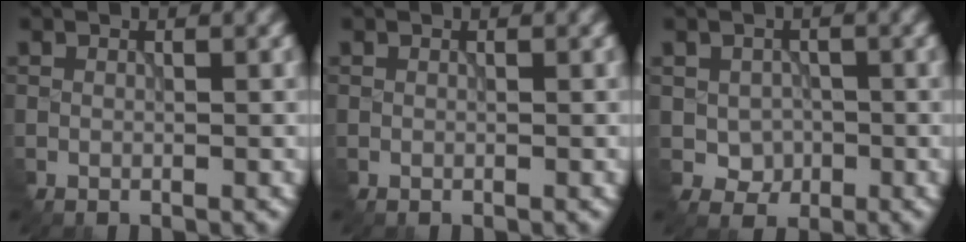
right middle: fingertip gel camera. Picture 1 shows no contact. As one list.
[{"total": 0.0}, {"total": 2.0, "force": [-0.3, 1.9, 0.5], "torque": [-0.013, -0.007, -0.003]}]